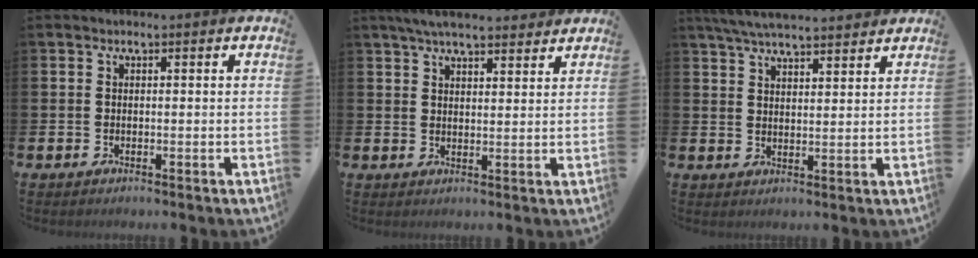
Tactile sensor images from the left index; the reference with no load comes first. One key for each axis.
{"total": 5.1, "fx": 4.7, "fy": 1.0, "fz": 1.7, "tx": -0.040, "ty": -0.013, "tz": 0.087}
{"total": 5.6, "fx": 5.3, "fy": 0.6, "fz": 1.5, "tx": -0.046, "ty": -0.015, "tz": 0.099}